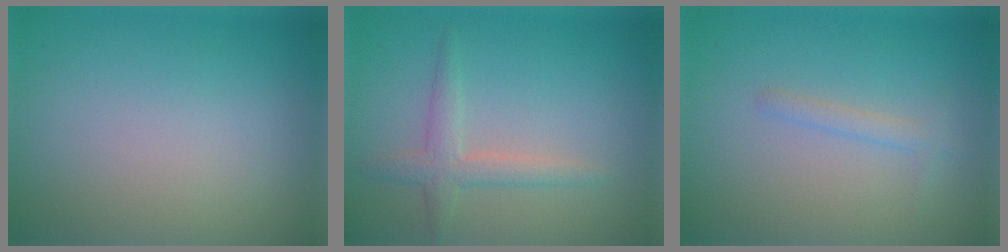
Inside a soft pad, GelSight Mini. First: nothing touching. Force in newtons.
{"total": 2.3, "press": 2.3, "slide": 0.1}
{"total": 1.2, "press": 1.2, "slide": 0.0}